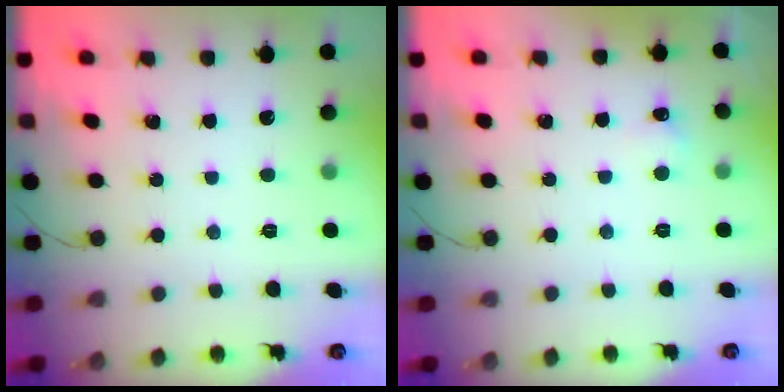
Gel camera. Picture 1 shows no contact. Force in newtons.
{"total": 3.7, "press": 3.6, "slide": 0.8}